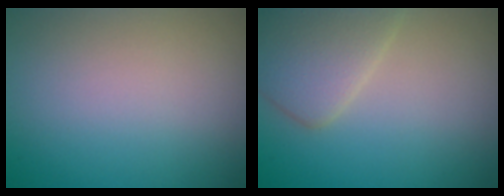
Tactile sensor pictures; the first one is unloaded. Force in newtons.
{"total": 4.4, "press": 4.4, "slide": 0.3}